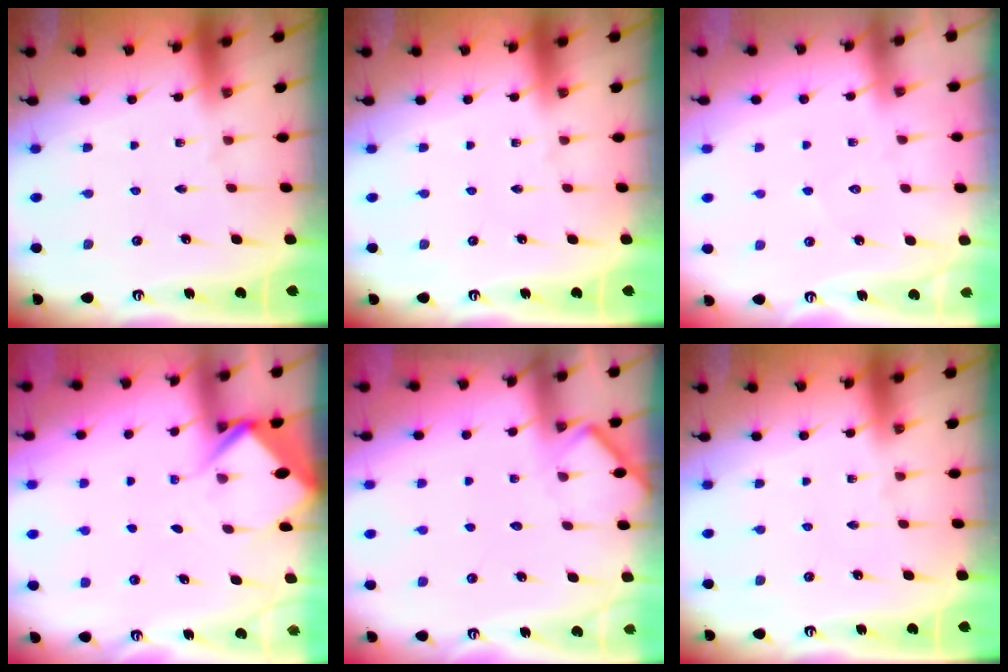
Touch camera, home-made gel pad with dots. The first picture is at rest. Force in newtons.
{"total": 0.0}
{"total": 4.2, "press": 4.2, "slide": 0.5}
{"total": 5.6, "press": 5.6, "slide": 0.6}
{"total": 5.2, "press": 5.2, "slide": 0.6}
{"total": 0.0}